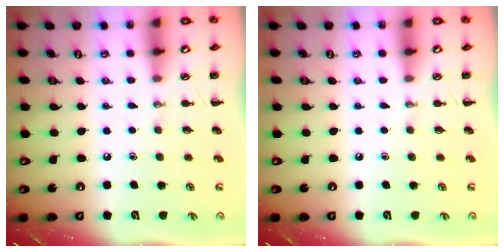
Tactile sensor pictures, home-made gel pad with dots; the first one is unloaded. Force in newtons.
{"total": 0.0}